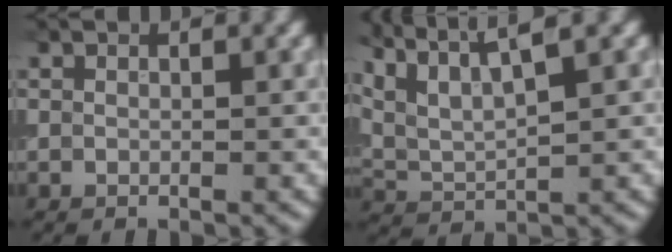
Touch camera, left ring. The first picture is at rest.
{"total": 6.8, "force": [4.7, 1.5, 4.6], "torque": [-0.096, 0.019, 0.076]}